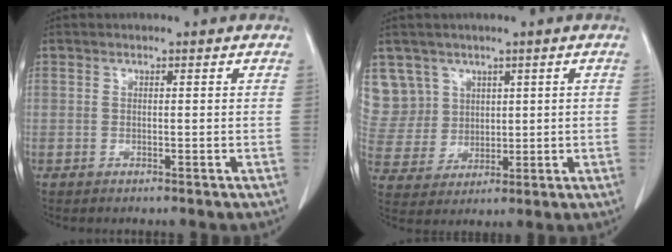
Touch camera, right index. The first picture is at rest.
{"total": 8.9, "force": [4.7, 7.6, 0.1], "torque": [-0.011, 0.026, 0.111]}